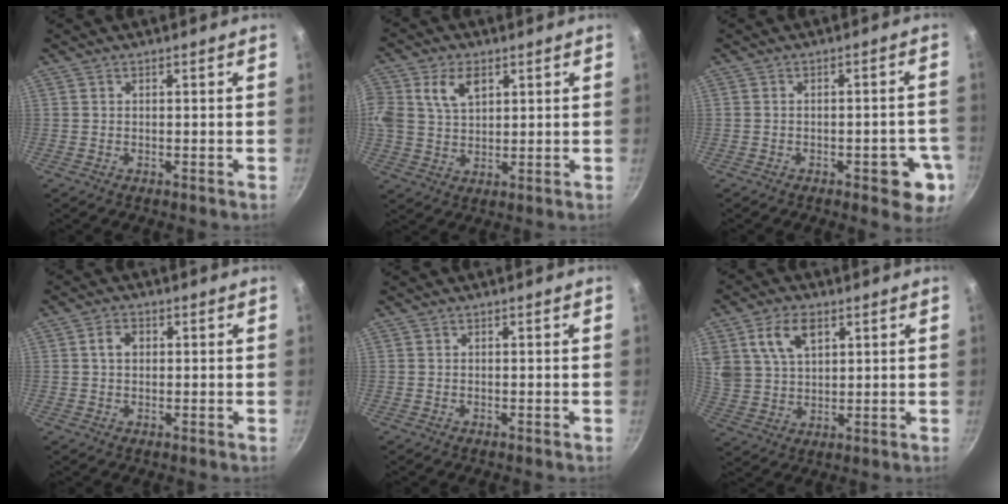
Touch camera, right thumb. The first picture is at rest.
{"total": 9.3, "force": [3.5, 6.3, 6.0], "torque": [-0.104, 0.000, 0.065]}
{"total": 7.9, "force": [-3.1, 3.3, 6.5], "torque": [-0.053, 0.015, -0.034]}
{"total": 3.2, "force": [0.5, 2.4, 2.0], "torque": [-0.024, 0.005, 0.008]}
{"total": 0.0}
{"total": 10.5, "force": [4.7, 6.7, 6.6], "torque": [-0.109, -0.011, 0.092]}